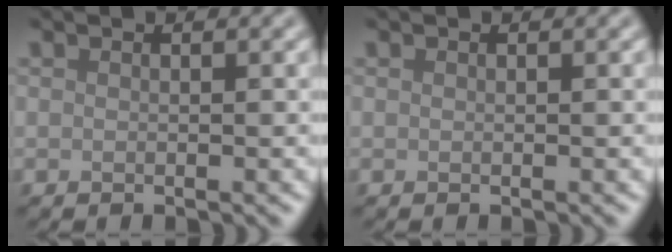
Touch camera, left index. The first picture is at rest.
{"total": 0.0}